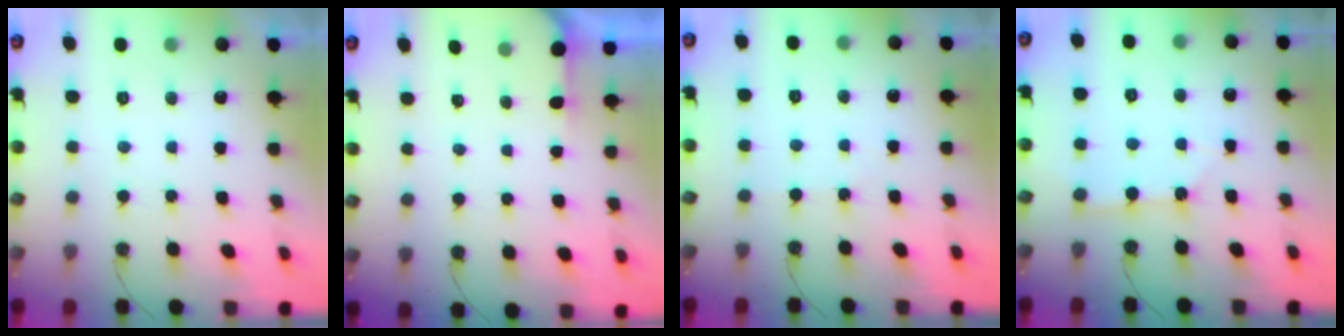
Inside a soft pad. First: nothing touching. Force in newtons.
{"total": 1.2, "press": 1.2, "slide": 0.2}
{"total": 2.3, "press": 2.3, "slide": 0.4}
{"total": 2.7, "press": 2.7, "slide": 0.4}